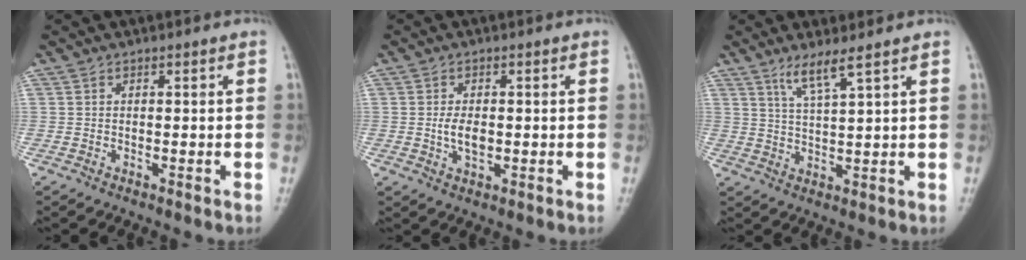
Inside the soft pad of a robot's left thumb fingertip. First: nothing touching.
{"total": 3.6, "force": [-0.3, 2.0, 3.0], "torque": [-0.052, -0.003, -0.005]}
{"total": 5.0, "force": [3.4, 0.0, 3.6], "torque": [-0.073, -0.026, 0.070]}